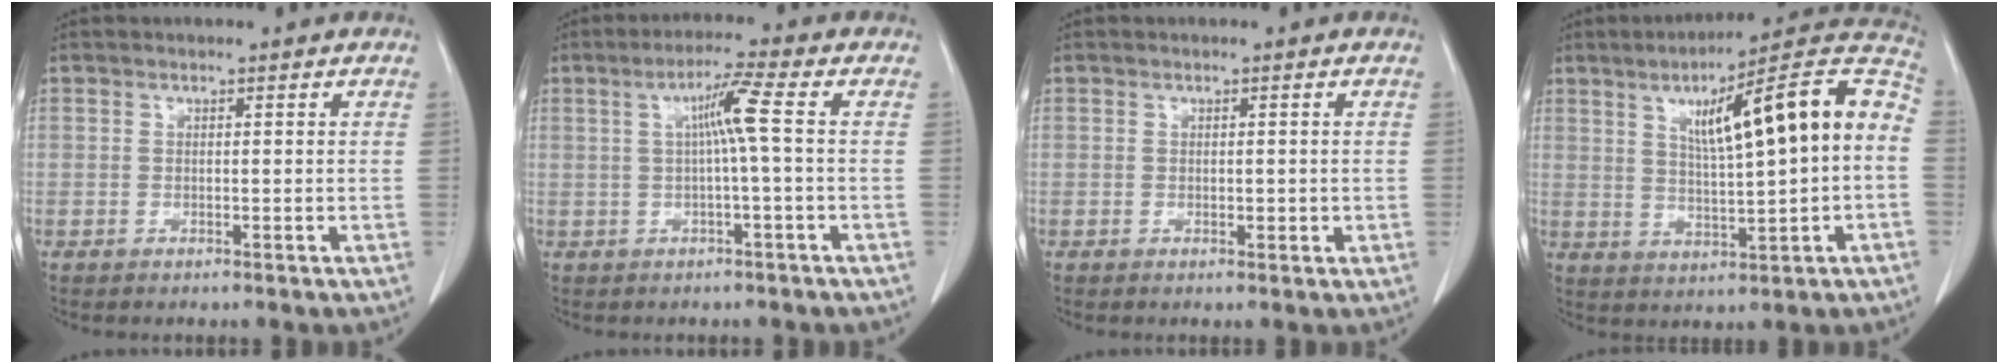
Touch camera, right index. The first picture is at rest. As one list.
[{"total": 5.2, "force": [0.5, -1.0, 5.0], "torque": [-0.091, 0.009, 0.011]}, {"total": 1.2, "force": [0.1, 0.7, 0.9], "torque": [-0.006, 0.000, 0.007]}, {"total": 17.9, "force": [2.7, 1.9, 17.5], "torque": [-0.252, 0.036, 0.036]}]